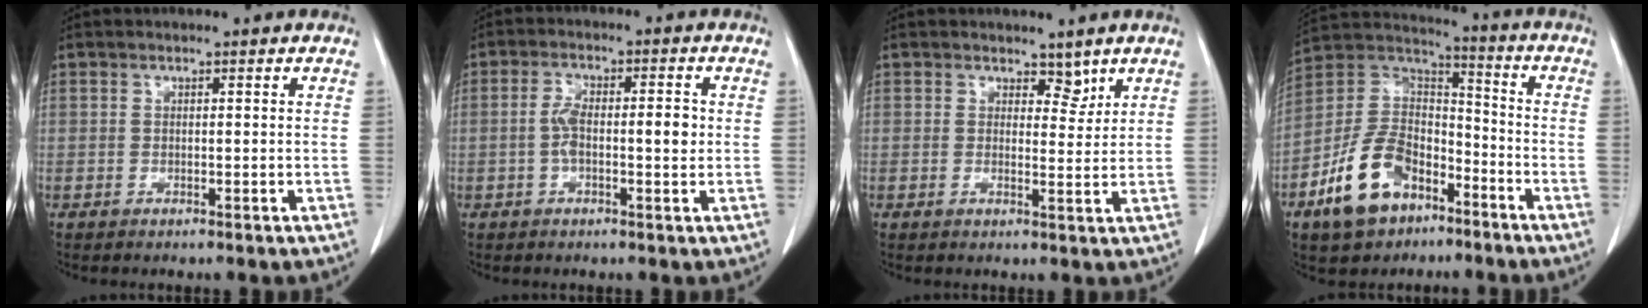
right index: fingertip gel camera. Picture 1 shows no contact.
{"total": 6.0, "force": [-0.3, 2.0, 5.6], "torque": [-0.105, 0.017, -0.007]}
{"total": 0.0}
{"total": 14.5, "force": [-8.0, 8.5, 8.6], "torque": [-0.181, 0.018, -0.149]}